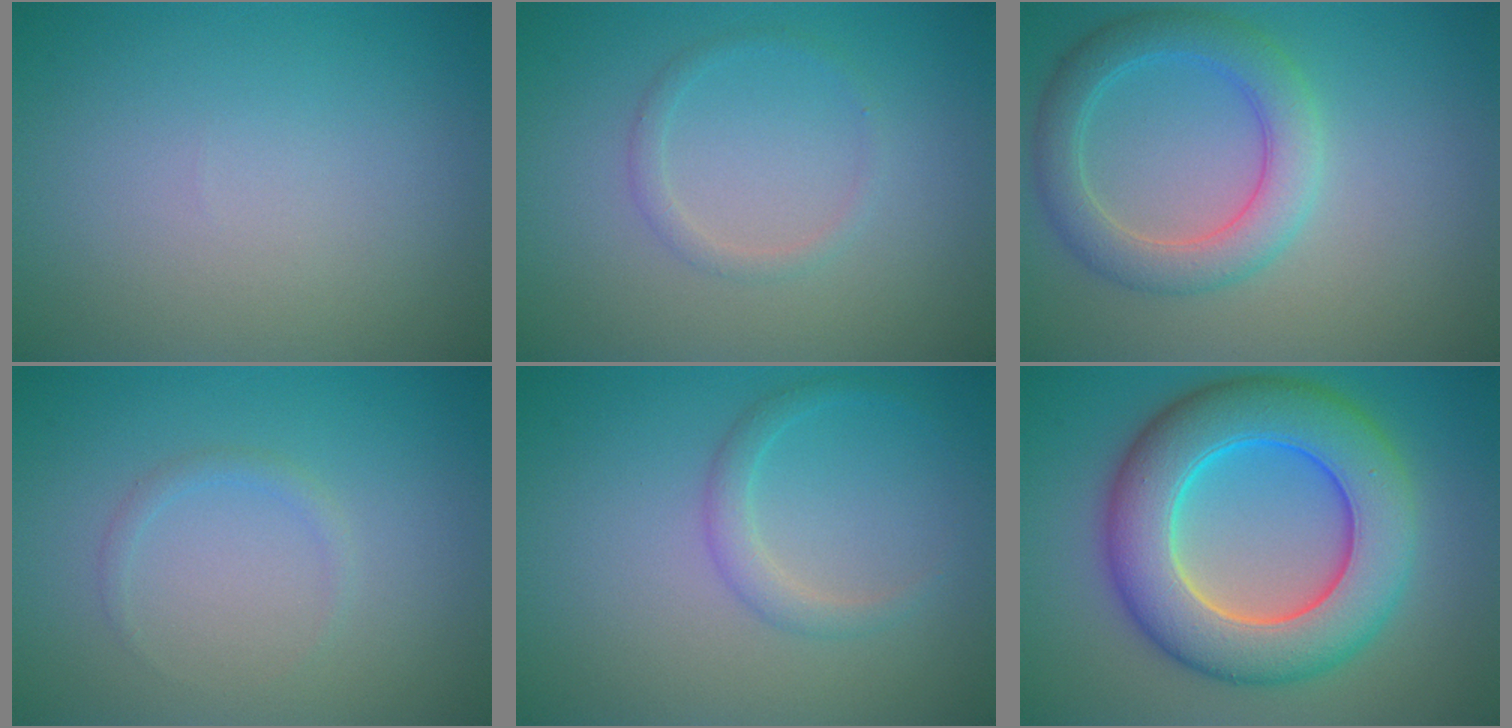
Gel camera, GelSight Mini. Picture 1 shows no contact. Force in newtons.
{"total": 1.2, "press": 1.2, "slide": 0.0}
{"total": 4.4, "press": 4.4, "slide": 0.2}
{"total": 0.9, "press": 0.9, "slide": 0.0}
{"total": 1.7, "press": 1.7, "slide": 0.1}
{"total": 10.8, "press": 10.8, "slide": 0.3}